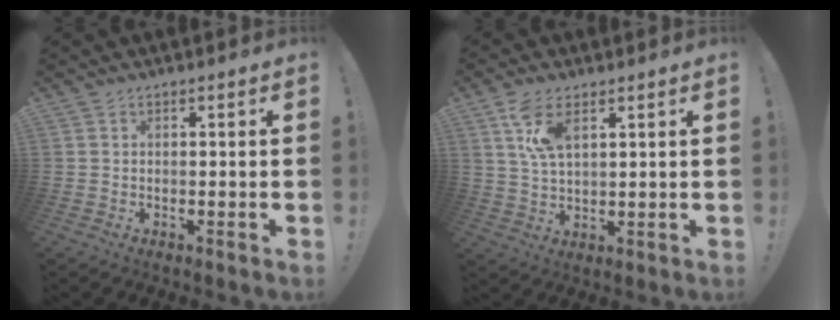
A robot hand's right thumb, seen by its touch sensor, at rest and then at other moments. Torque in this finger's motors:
{"motor_torque": [0.16, 0.92, 0.00, 0.02, 0.19]}